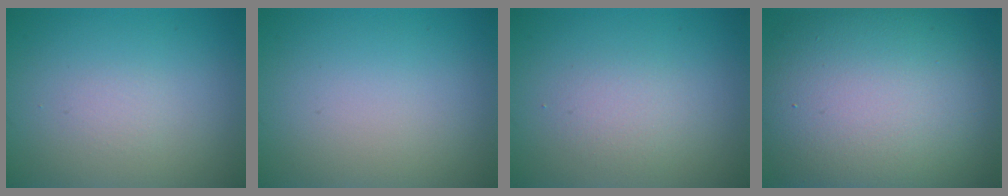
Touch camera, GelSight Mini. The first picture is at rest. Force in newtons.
{"total": 0.0}
{"total": 1.6, "press": 1.6, "slide": 0.1}
{"total": 15.3, "press": 15.3, "slide": 0.6}